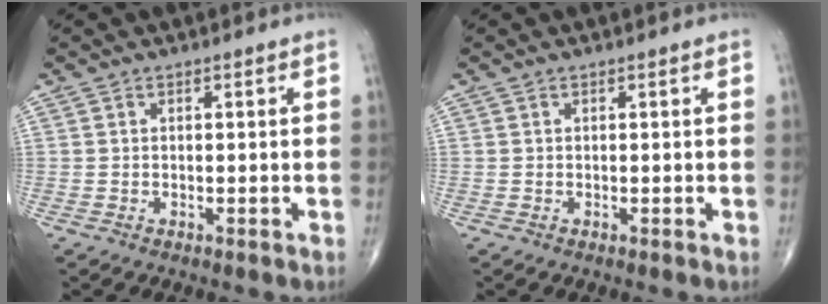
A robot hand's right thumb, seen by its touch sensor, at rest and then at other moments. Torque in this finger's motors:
{"motor_torque": [0.06, 0.06, 0.00, 0.00, 0.03]}